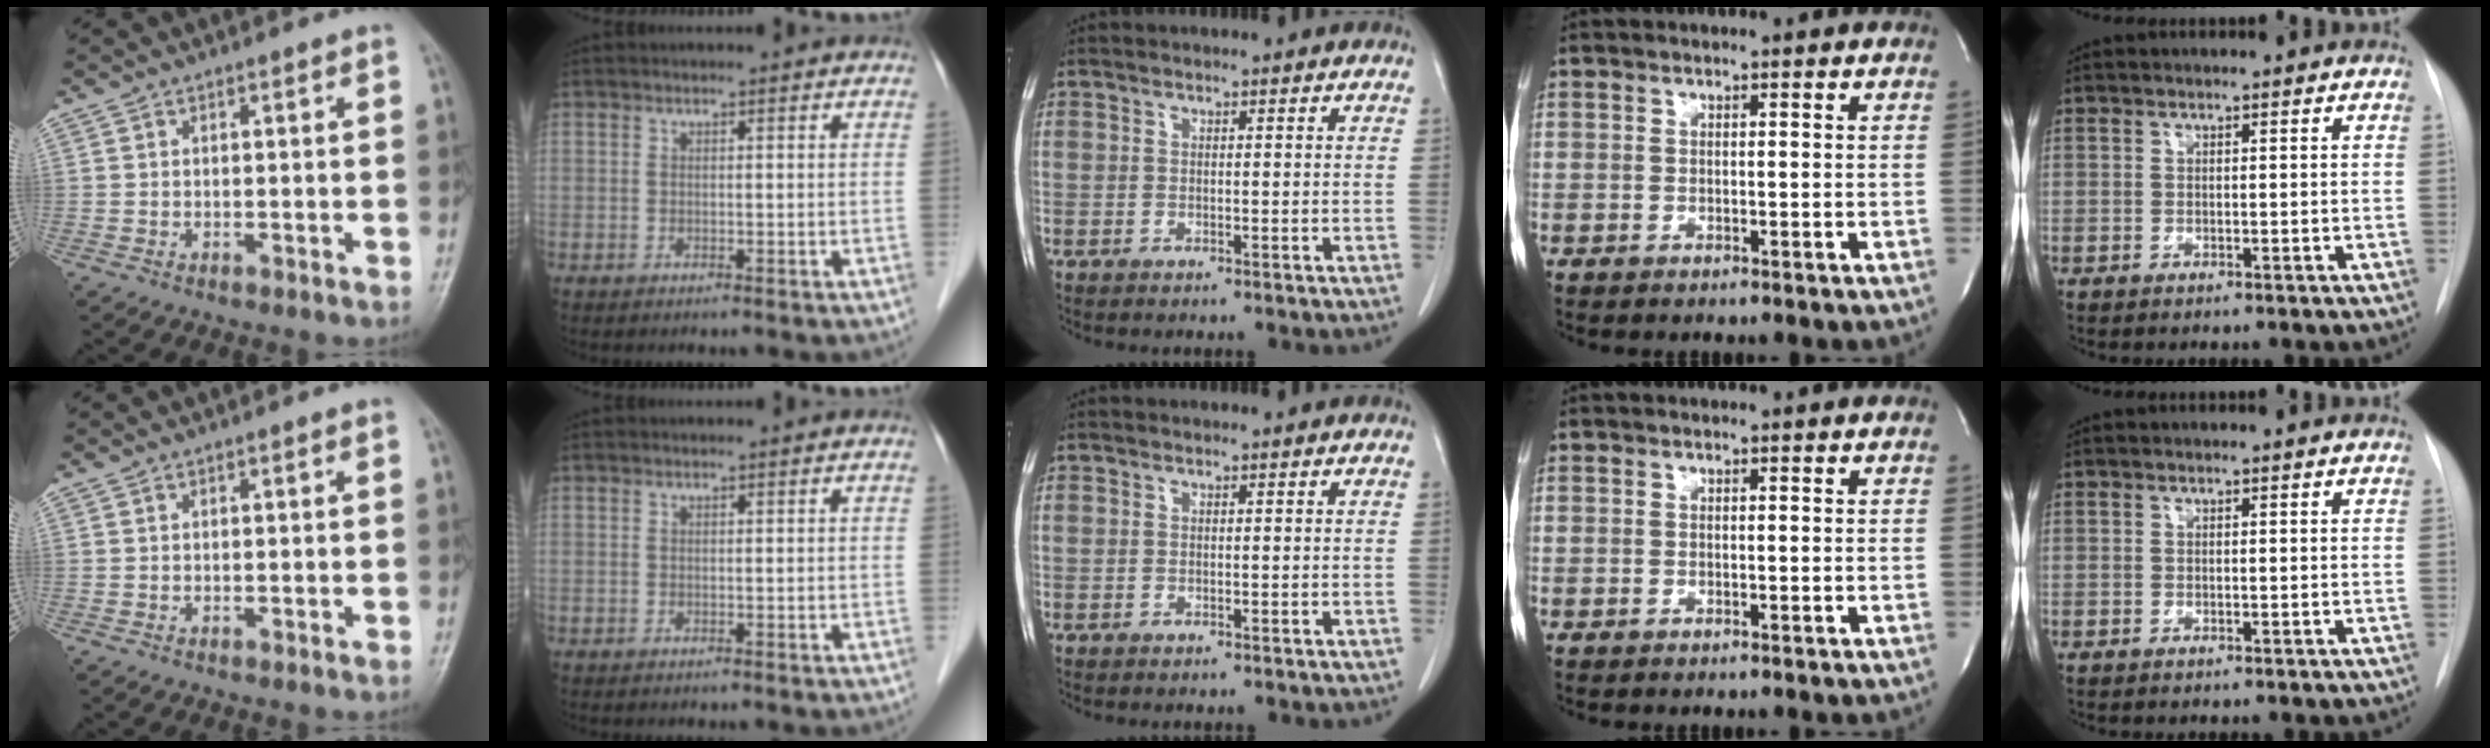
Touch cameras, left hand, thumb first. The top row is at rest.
{}